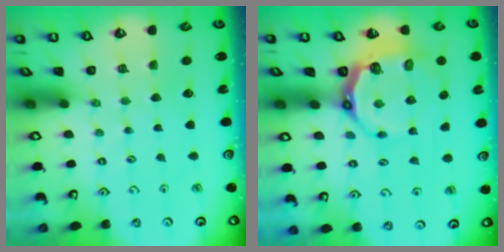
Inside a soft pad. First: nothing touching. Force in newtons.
{"total": 8.8, "press": 7.9, "slide": 3.9}